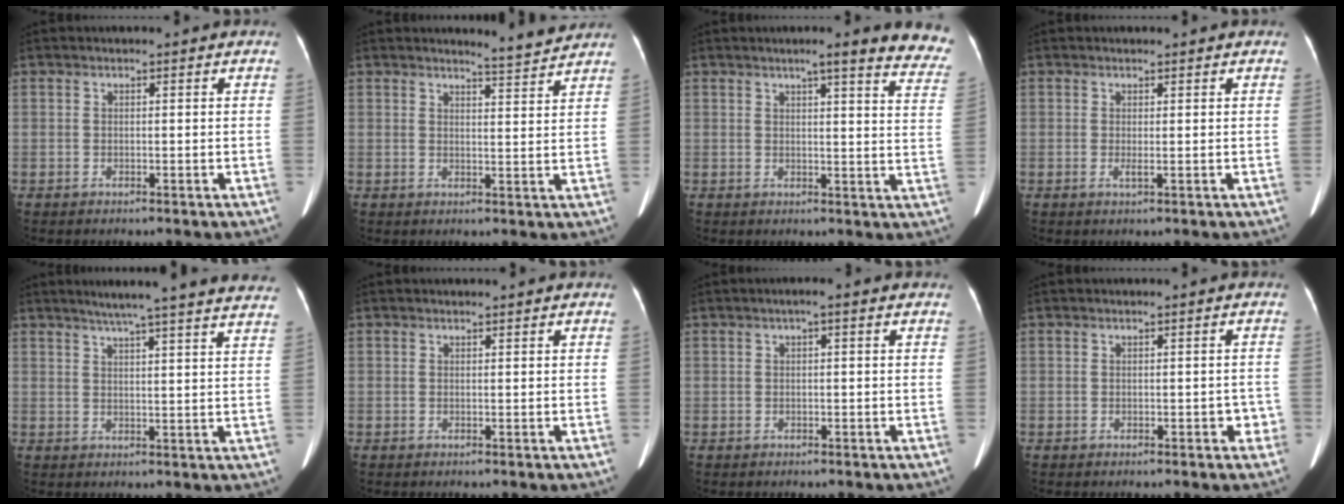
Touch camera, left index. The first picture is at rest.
{"total": 3.6, "force": [3.5, -0.7, 0.2], "torque": [-0.017, -0.017, 0.048]}
{"total": 14.7, "force": [12.7, 1.2, 7.2], "torque": [-0.063, -0.037, 0.126]}
{"total": 1.2, "force": [0.5, 0.2, 1.0], "torque": [-0.025, 0.005, 0.011]}
{"total": 19.9, "force": [17.5, 0.0, 9.4], "torque": [-0.137, -0.008, 0.214]}
{"total": 0.9, "force": [0.9, 0.1, 0.2], "torque": [-0.007, 0.010, 0.017]}
{"total": 1.2, "force": [0.5, 0.0, 1.1], "torque": [-0.024, 0.009, 0.006]}
{"total": 1.3, "force": [-0.4, 1.0, 0.8], "torque": [0.001, 0.007, -0.004]}